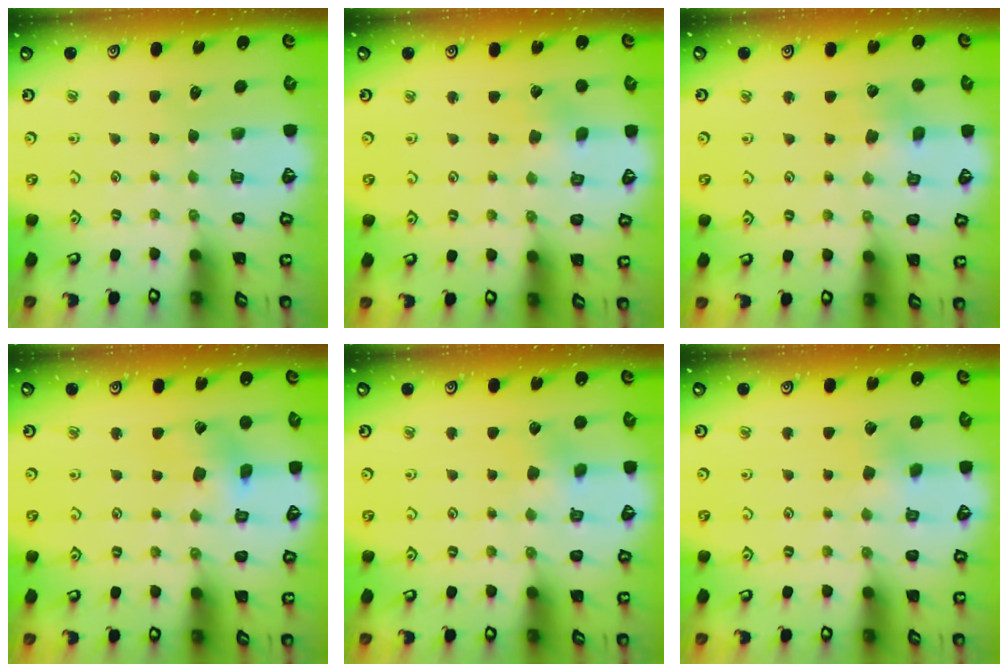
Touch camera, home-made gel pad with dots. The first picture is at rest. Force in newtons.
{"total": 1.3, "press": 1.3, "slide": 0.2}
{"total": 2.5, "press": 2.5, "slide": 0.6}
{"total": 6.2, "press": 6.2, "slide": 0.8}
{"total": 3.7, "press": 3.7, "slide": 0.5}
{"total": 3.4, "press": 3.4, "slide": 0.3}